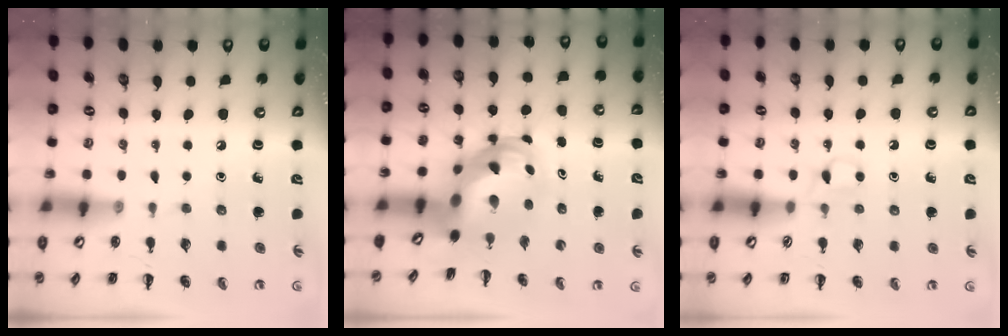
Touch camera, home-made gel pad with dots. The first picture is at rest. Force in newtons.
{"total": 6.3, "press": 6.1, "slide": 1.8}
{"total": 3.2, "press": 2.9, "slide": 1.2}